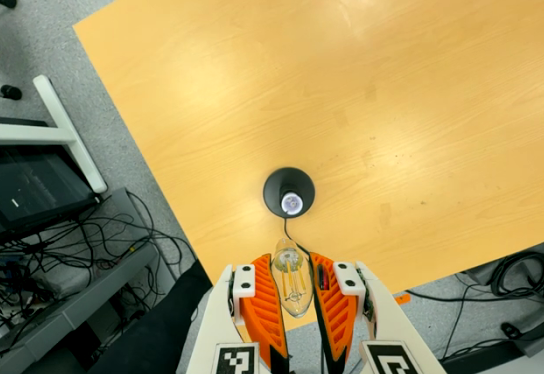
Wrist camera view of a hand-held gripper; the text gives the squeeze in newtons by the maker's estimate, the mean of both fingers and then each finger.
{"total": 21.4, "left": 25.8, "right": 16.9}